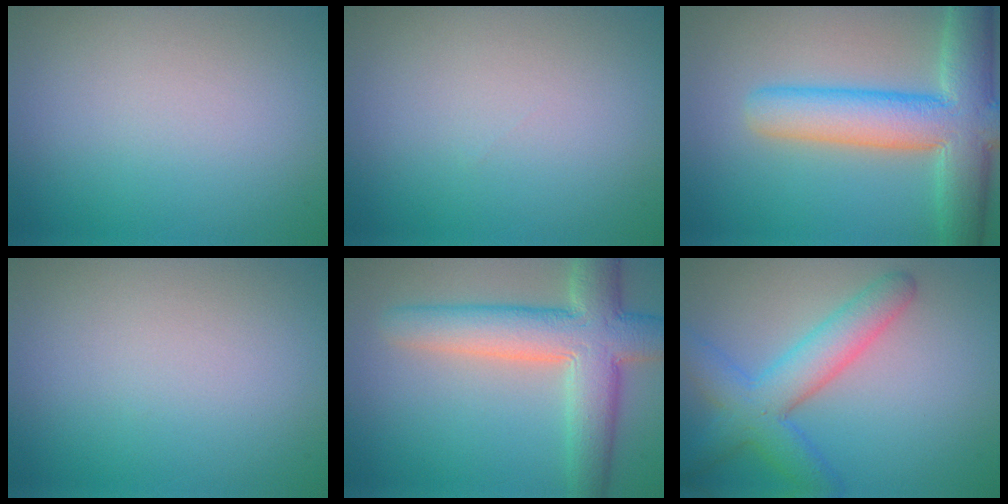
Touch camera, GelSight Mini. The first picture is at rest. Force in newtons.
{"total": 0.0}
{"total": 8.7, "press": 8.7, "slide": 0.5}
{"total": 0.0}
{"total": 7.8, "press": 7.8, "slide": 0.2}
{"total": 5.3, "press": 5.3, "slide": 0.1}